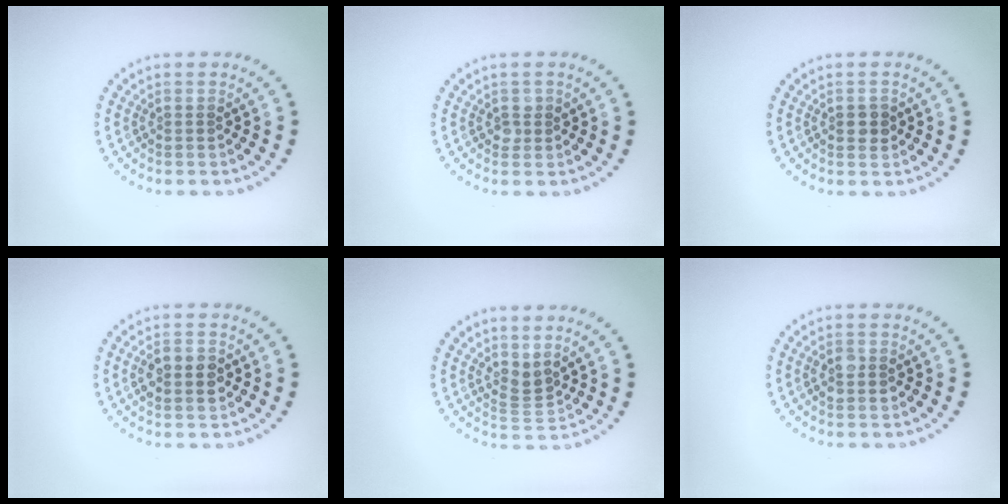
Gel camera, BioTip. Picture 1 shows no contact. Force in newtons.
{"total": 1.1, "press": 1.1, "slide": 0.2}
{"total": 1.5, "press": 1.5, "slide": 0.1}
{"total": 2.8, "press": 2.8, "slide": 0.0}
{"total": 1.9, "press": 1.4, "slide": 1.4}
{"total": 2.1, "press": 2.1, "slide": 0.0}